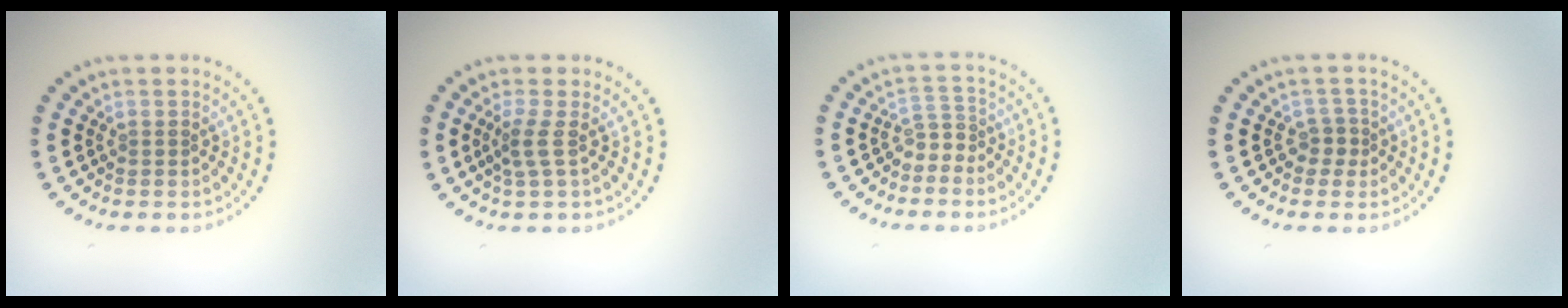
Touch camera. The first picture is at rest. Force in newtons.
{"total": 1.9, "press": 1.3, "slide": 1.5}
{"total": 1.9, "press": 1.2, "slide": 1.5}
{"total": 1.4, "press": 1.1, "slide": 0.8}